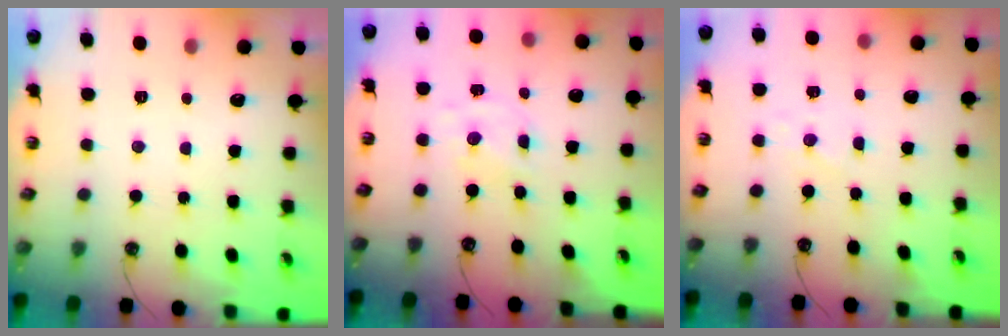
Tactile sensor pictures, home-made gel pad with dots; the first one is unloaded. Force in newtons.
{"total": 0.9, "press": 0.8, "slide": 0.1}
{"total": 2.8, "press": 2.8, "slide": 0.3}